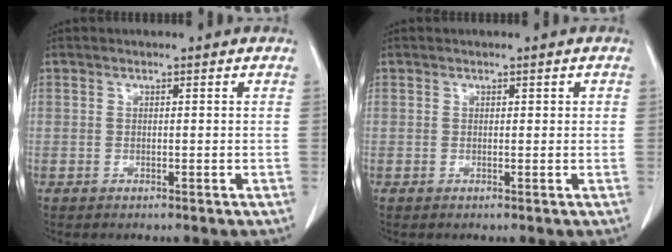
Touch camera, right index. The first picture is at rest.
{"total": 0.7, "force": [0.2, 0.4, 0.5], "torque": [-0.004, 0.004, 0.005]}